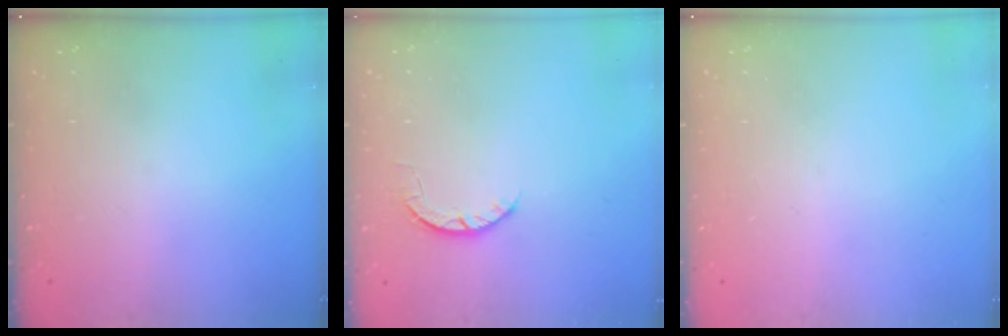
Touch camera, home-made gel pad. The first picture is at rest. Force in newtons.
{"total": 3.9, "press": 3.9, "slide": 0.6}
{"total": 0.0}